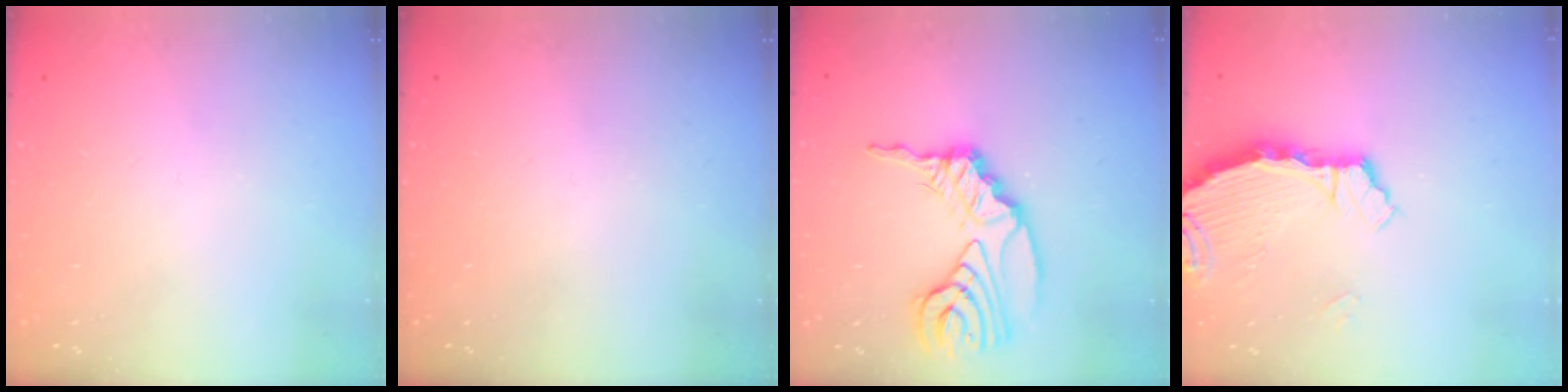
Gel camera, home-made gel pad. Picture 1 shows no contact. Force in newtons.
{"total": 0.0}
{"total": 15.6, "press": 15.4, "slide": 1.8}
{"total": 3.9, "press": 3.9, "slide": 0.4}